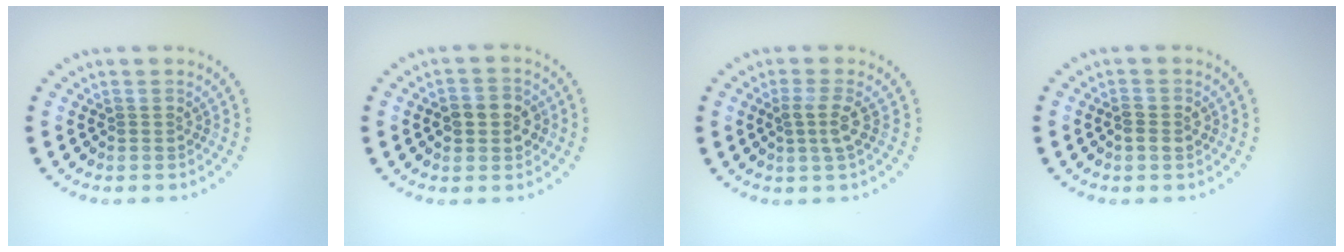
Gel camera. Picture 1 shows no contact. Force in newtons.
{"total": 2.8, "press": 2.8, "slide": 0.4}
{"total": 1.9, "press": 1.5, "slide": 1.1}
{"total": 1.5, "press": 1.5, "slide": 0.1}